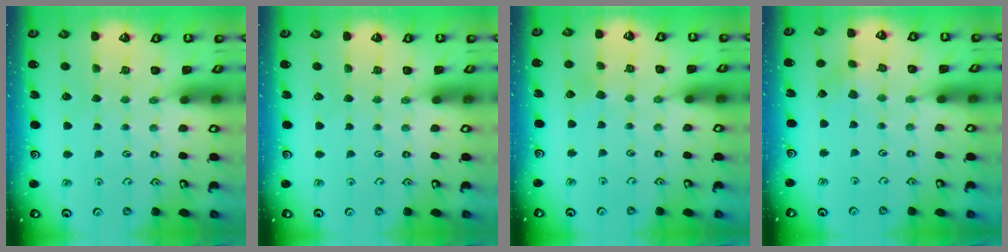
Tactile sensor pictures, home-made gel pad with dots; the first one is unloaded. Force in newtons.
{"total": 0.0}
{"total": 2.8, "press": 2.8, "slide": 0.3}
{"total": 2.5, "press": 2.4, "slide": 0.5}